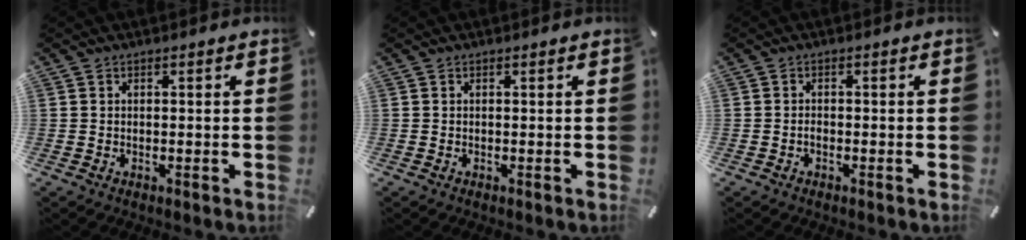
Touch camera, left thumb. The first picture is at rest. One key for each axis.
{"total": 0.0}
{"total": 0.9, "fx": -0.5, "fy": 0.4, "fz": 0.6, "tx": -0.014, "ty": -0.001, "tz": -0.010}